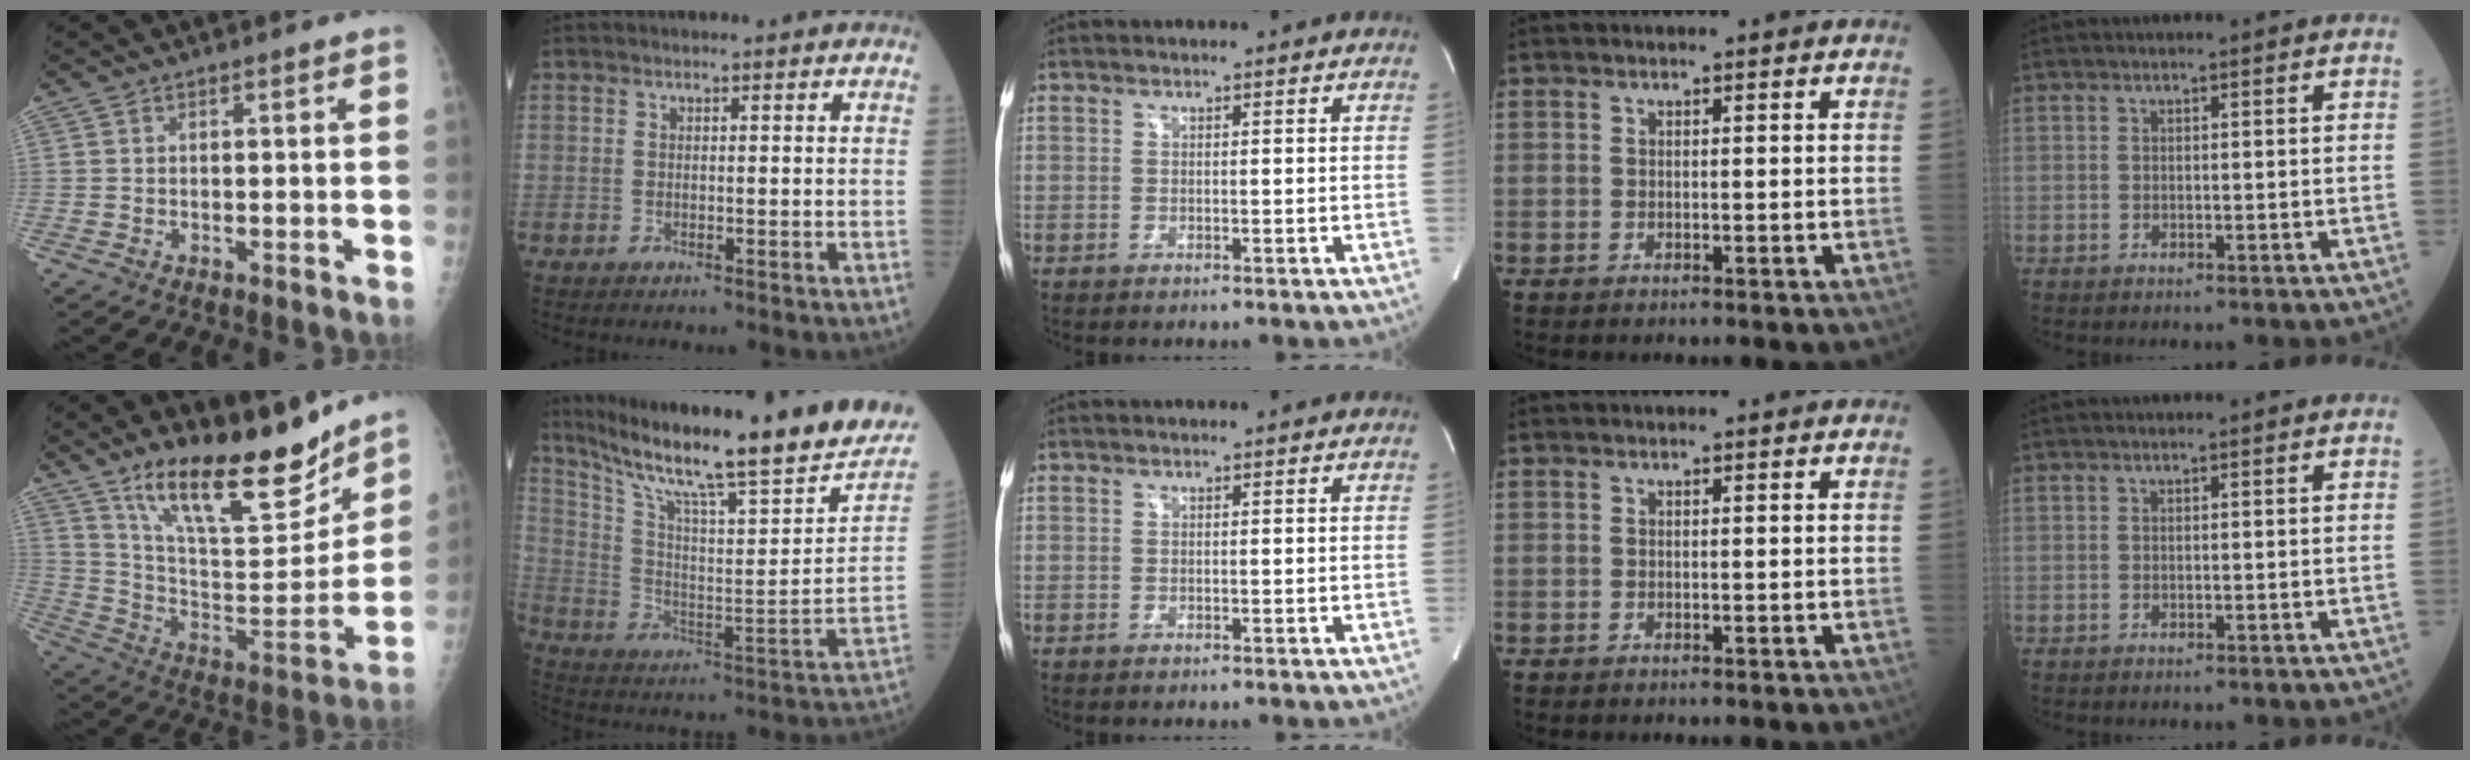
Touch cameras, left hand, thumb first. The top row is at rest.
{"thumb": {"total": 22.4, "force": [16.5, 7.0, 13.4], "torque": [-0.175, -0.090, 0.281]}, "index": {"total": 27.5, "force": [22.0, 1.9, 16.4], "torque": [-0.276, -0.038, 0.322]}}